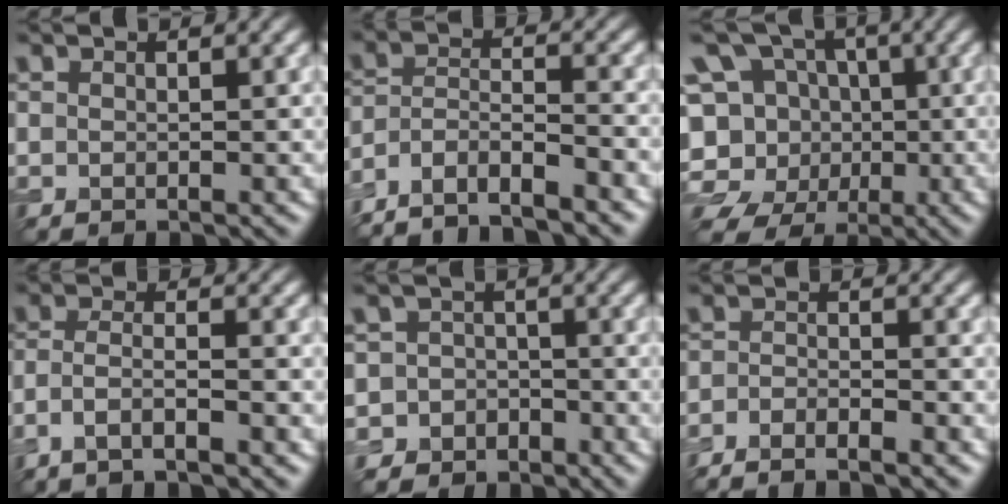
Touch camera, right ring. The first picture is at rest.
{"total": 6.5, "force": [-5.8, 1.3, 2.6], "torque": [-0.048, -0.003, -0.106]}
{"total": 9.2, "force": [-2.0, 8.3, 3.2], "torque": [-0.067, 0.021, -0.051]}
{"total": 3.0, "force": [-2.0, 0.6, 2.2], "torque": [-0.043, 0.006, -0.048]}
{"total": 5.2, "force": [-2.9, 4.3, -0.2], "torque": [0.037, -0.001, -0.066]}
{"total": 3.4, "force": [-2.9, 0.5, 1.7], "torque": [-0.034, -0.002, -0.056]}